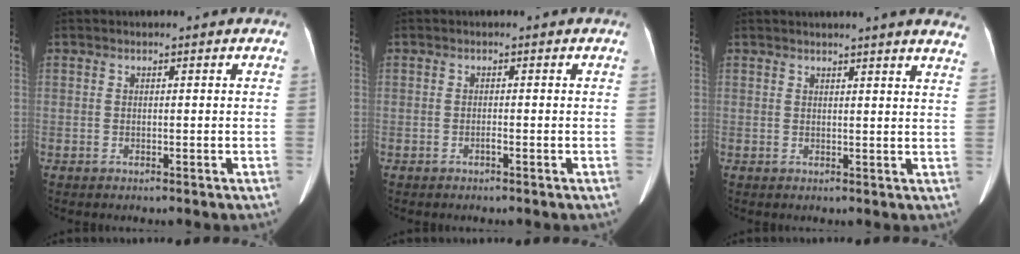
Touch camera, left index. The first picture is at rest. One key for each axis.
{"total": 0.6, "fx": -0.4, "fy": 0.0, "fz": 0.4, "tx": -0.008, "ty": 0.000, "tz": -0.005}
{"total": 12.3, "fx": 11.3, "fy": 0.2, "fz": 4.9, "tx": -0.053, "ty": -0.026, "tz": 0.111}